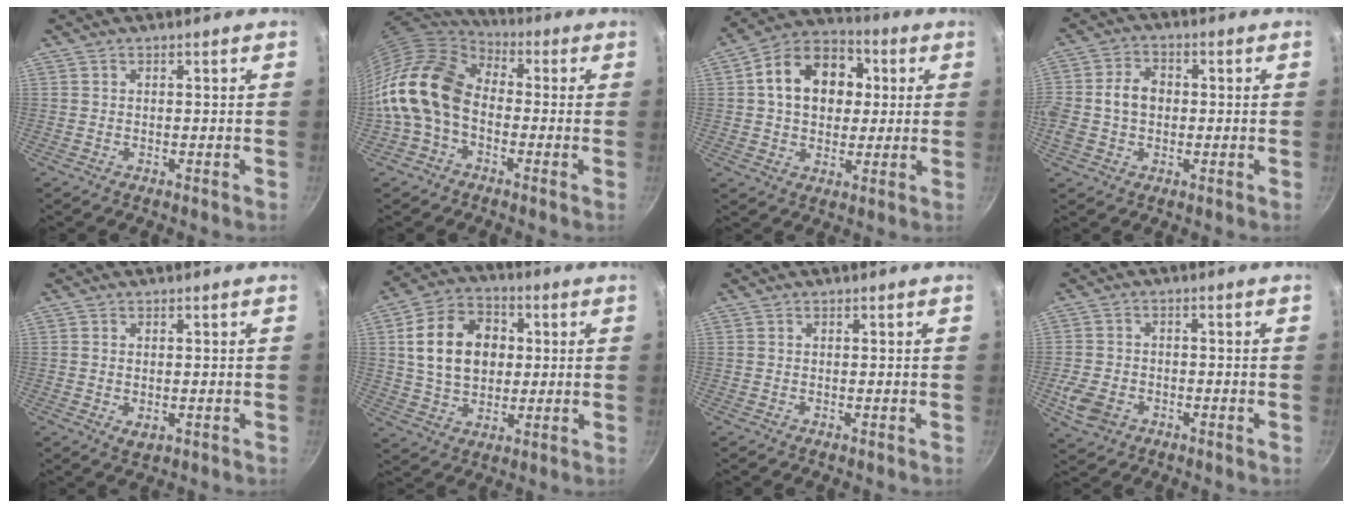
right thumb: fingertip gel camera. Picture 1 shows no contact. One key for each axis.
{"total": 16.5, "fx": -2.5, "fy": 11.5, "fz": 11.6, "tx": -0.199, "ty": 0.042, "tz": -0.069}
{"total": 15.3, "fx": 2.8, "fy": 11.5, "fz": 9.8, "tx": -0.127, "ty": 0.023, "tz": 0.030}
{"total": 8.3, "fx": -0.2, "fy": 6.3, "fz": 5.4, "tx": -0.090, "ty": 0.020, "tz": -0.014}
{"total": 2.5, "fx": -0.3, "fy": 1.6, "fz": 1.9, "tx": -0.030, "ty": -0.007, "tz": -0.002}
{"total": 15.1, "fx": 2.2, "fy": 11.2, "fz": 9.9, "tx": -0.144, "ty": 0.013, "tz": 0.034}
{"total": 0.0}
{"total": 6.5, "fx": -2.4, "fy": 4.8, "fz": 3.7, "tx": -0.079, "ty": 0.013, "tz": -0.042}